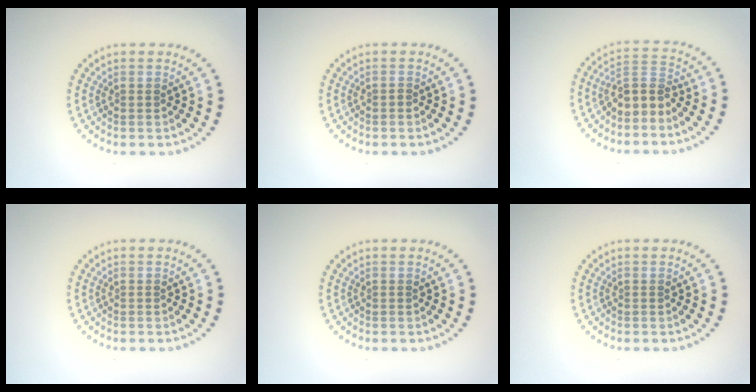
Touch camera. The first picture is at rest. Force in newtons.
{"total": 0.7, "press": 0.6, "slide": 0.3}
{"total": 3.1, "press": 2.5, "slide": 1.8}
{"total": 0.0}
{"total": 0.0}
{"total": 0.0}